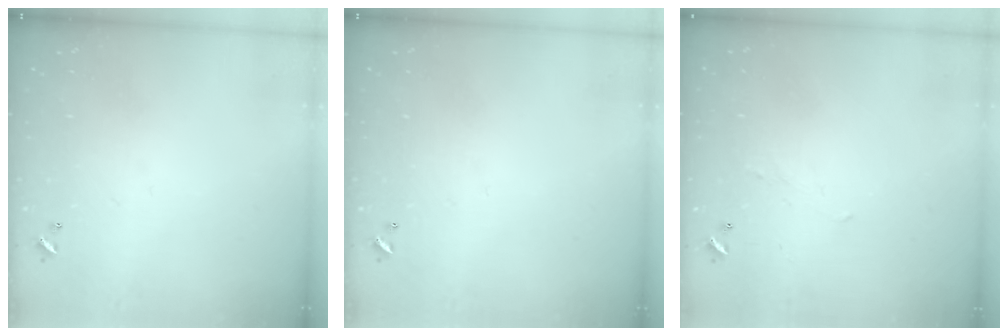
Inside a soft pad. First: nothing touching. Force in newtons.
{"total": 0.0}
{"total": 0.7, "press": 0.2, "slide": 0.7}